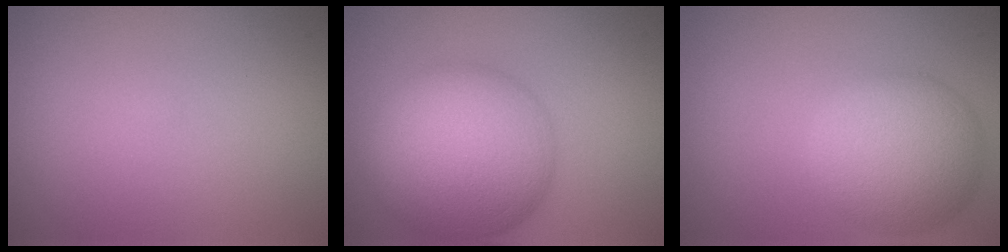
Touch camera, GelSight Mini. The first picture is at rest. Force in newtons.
{"total": 10.2, "press": 10.2, "slide": 0.4}
{"total": 7.1, "press": 7.1, "slide": 0.4}